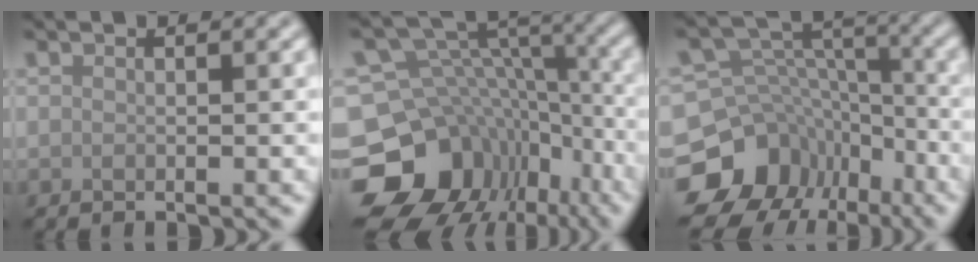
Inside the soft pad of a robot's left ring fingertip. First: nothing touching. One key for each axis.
{"total": 14.9, "fx": -7.3, "fy": 11.6, "fz": 5.9, "tx": -0.129, "ty": 0.007, "tz": -0.095}
{"total": 13.4, "fx": -7.3, "fy": 10.8, "fz": 3.2, "tx": -0.082, "ty": -0.010, "tz": -0.111}